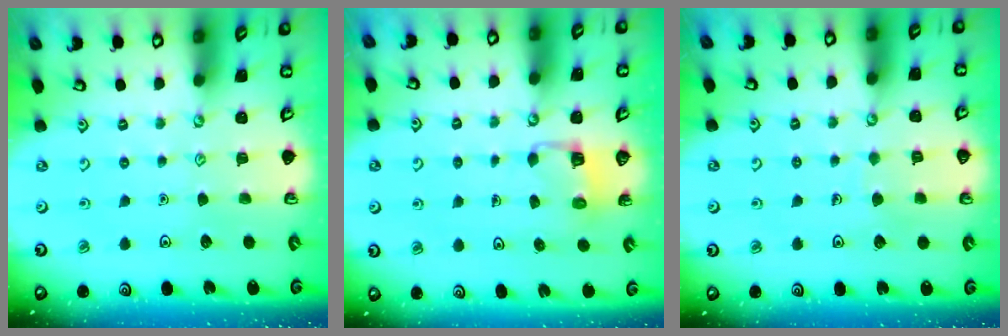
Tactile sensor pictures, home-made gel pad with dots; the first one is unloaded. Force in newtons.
{"total": 2.8, "press": 2.8, "slide": 0.2}
{"total": 3.2, "press": 3.2, "slide": 0.2}